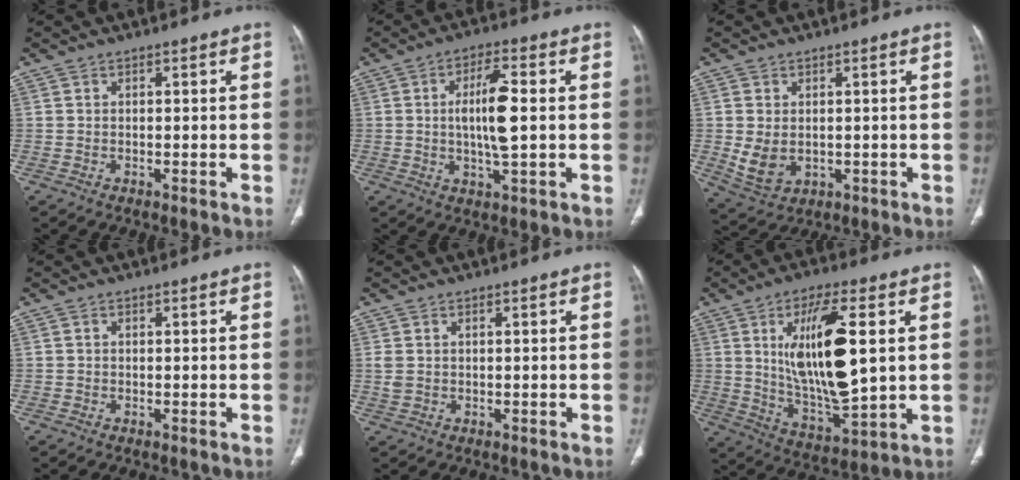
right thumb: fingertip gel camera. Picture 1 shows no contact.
{"total": 9.1, "force": [0.5, 2.5, 8.8], "torque": [-0.161, -0.002, 0.005]}
{"total": 6.4, "force": [-0.2, 4.8, 4.3], "torque": [-0.076, -0.008, 0.015]}
{"total": 0.0}
{"total": 1.8, "force": [0.2, 1.3, 1.2], "torque": [-0.037, 0.008, 0.010]}
{"total": 18.7, "force": [3.7, 6.4, 17.2], "torque": [-0.297, -0.024, 0.073]}